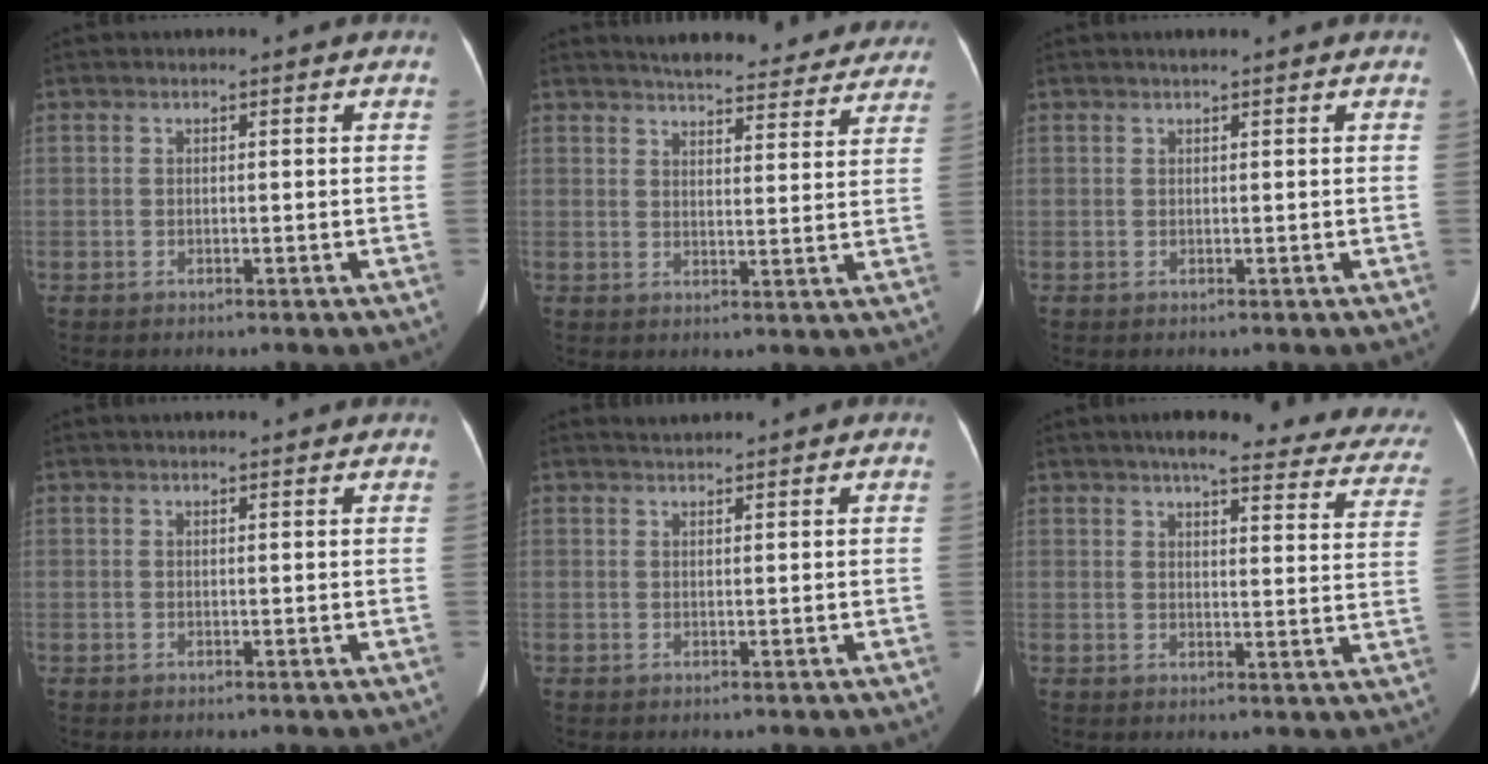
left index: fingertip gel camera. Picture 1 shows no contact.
{"total": 20.7, "force": [19.1, 4.7, 6.5], "torque": [-0.083, -0.013, 0.223]}
{"total": 0.9, "force": [0.7, 0.0, 0.6], "torque": [-0.012, 0.007, 0.013]}
{"total": 4.8, "force": [4.5, 0.5, 1.6], "torque": [-0.019, 0.030, 0.051]}
{"total": 1.1, "force": [1.1, -0.1, -0.1], "torque": [-0.007, 0.008, 0.025]}
{"total": 22.3, "force": [19.5, 4.4, 10.0], "torque": [-0.111, -0.023, 0.206]}